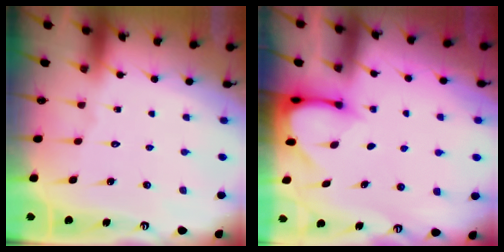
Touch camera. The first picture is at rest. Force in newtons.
{"total": 3.0, "press": 2.9, "slide": 0.4}